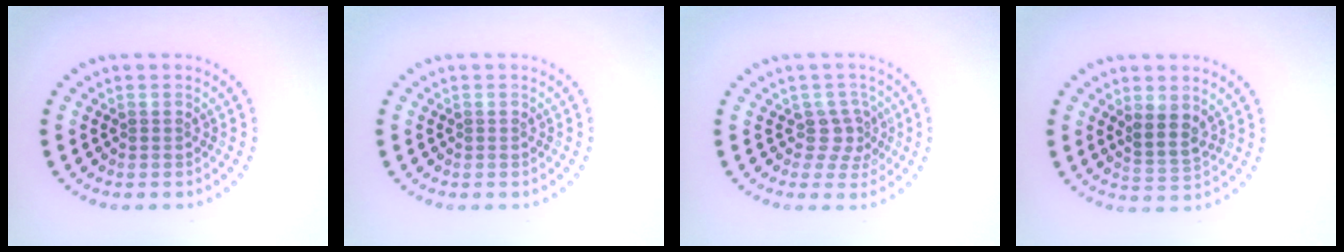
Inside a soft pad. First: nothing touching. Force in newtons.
{"total": 0.0}
{"total": 2.3, "press": 1.7, "slide": 1.6}
{"total": 2.3, "press": 1.9, "slide": 1.2}